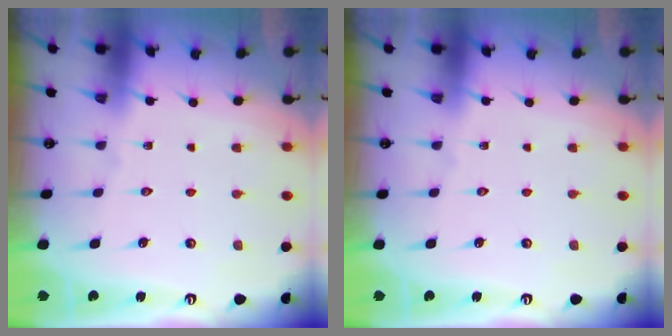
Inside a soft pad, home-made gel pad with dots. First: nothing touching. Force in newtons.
{"total": 0.0}